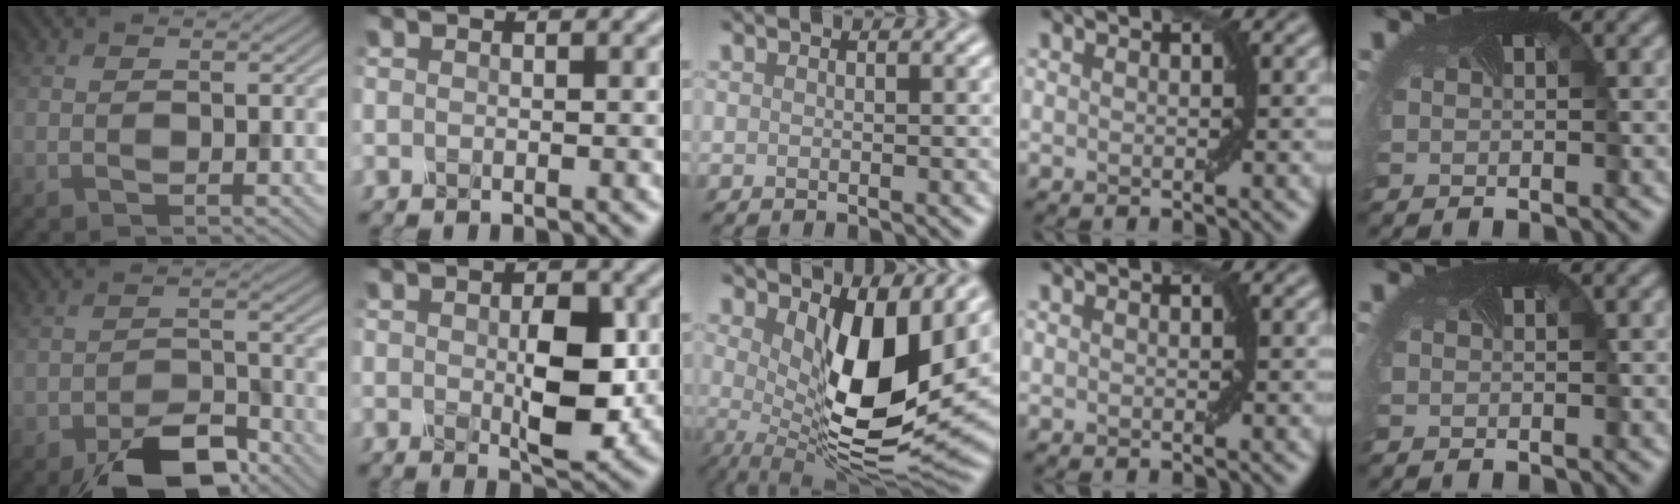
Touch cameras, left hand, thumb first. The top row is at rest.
{"thumb": {"total": 8.6, "force": [-6.2, 3.5, 4.7], "torque": [-0.064, -0.006, -0.109]}, "index": {"total": 5.0, "force": [-0.2, 2.1, 4.5], "torque": [-0.077, -0.001, 0.003]}, "middle": {"total": 10.9, "force": [2.2, 4.2, 9.8], "torque": [-0.158, -0.022, 0.040]}}